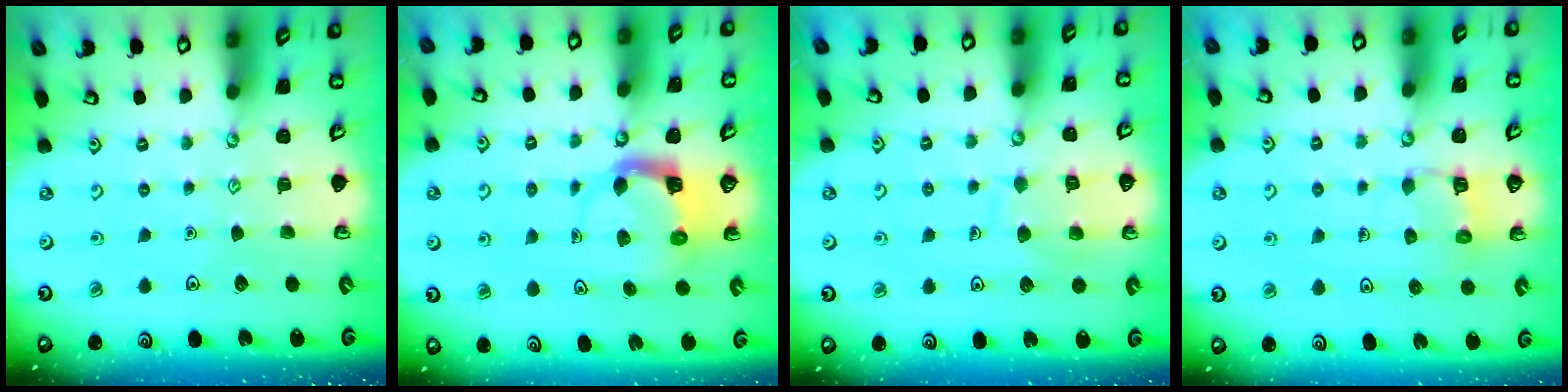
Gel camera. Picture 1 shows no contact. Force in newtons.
{"total": 3.8, "press": 3.8, "slide": 0.6}
{"total": 8.9, "press": 8.9, "slide": 0.9}
{"total": 7.7, "press": 7.7, "slide": 0.2}